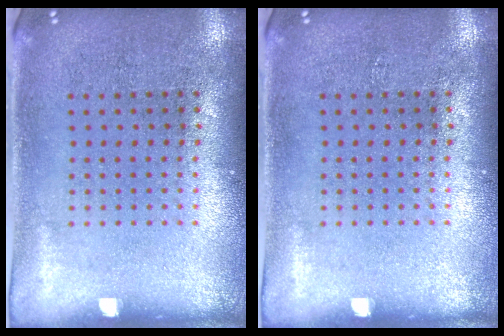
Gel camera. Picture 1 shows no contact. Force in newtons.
{"total": 0.0}